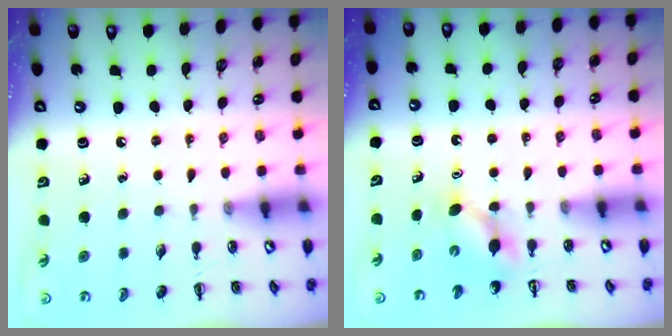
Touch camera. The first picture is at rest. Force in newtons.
{"total": 4.0, "press": 3.9, "slide": 0.9}